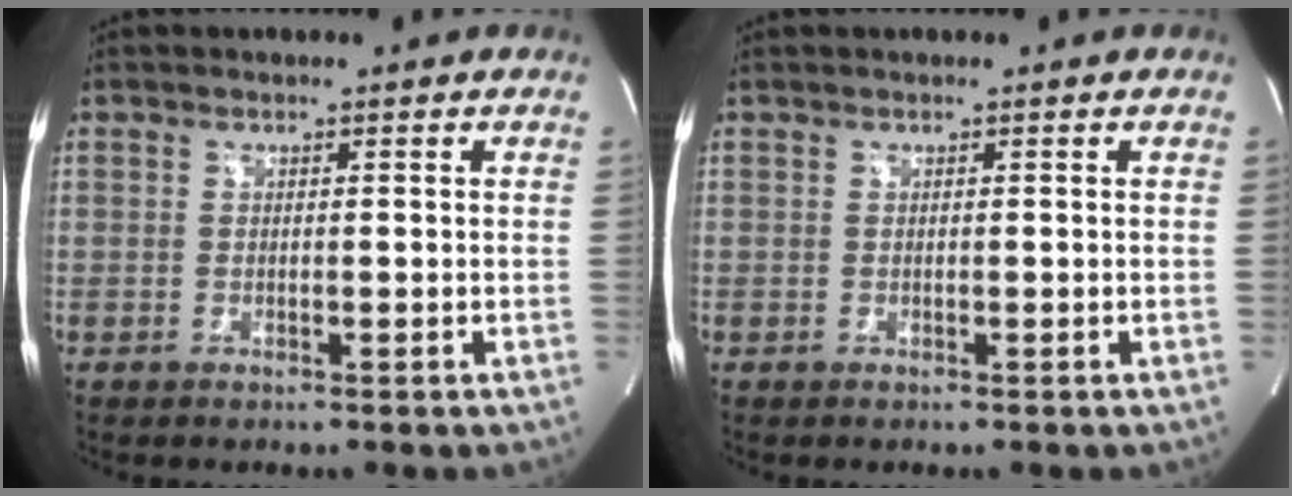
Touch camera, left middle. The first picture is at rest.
{"total": 0.0}